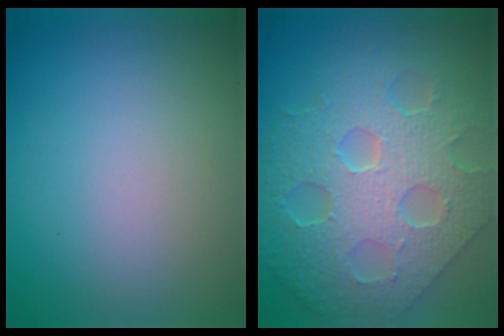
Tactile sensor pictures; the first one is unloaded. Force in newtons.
{"total": 9.8, "press": 6.8, "slide": 7.0}